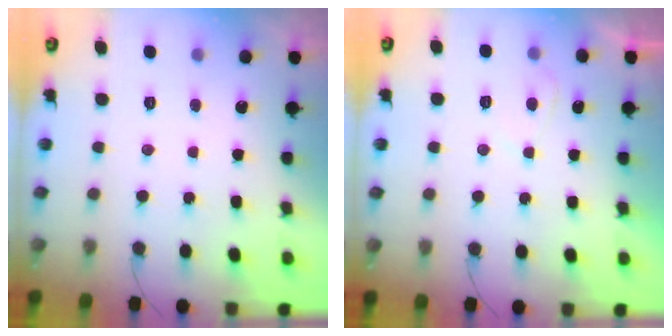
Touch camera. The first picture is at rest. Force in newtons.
{"total": 1.3, "press": 1.2, "slide": 0.6}